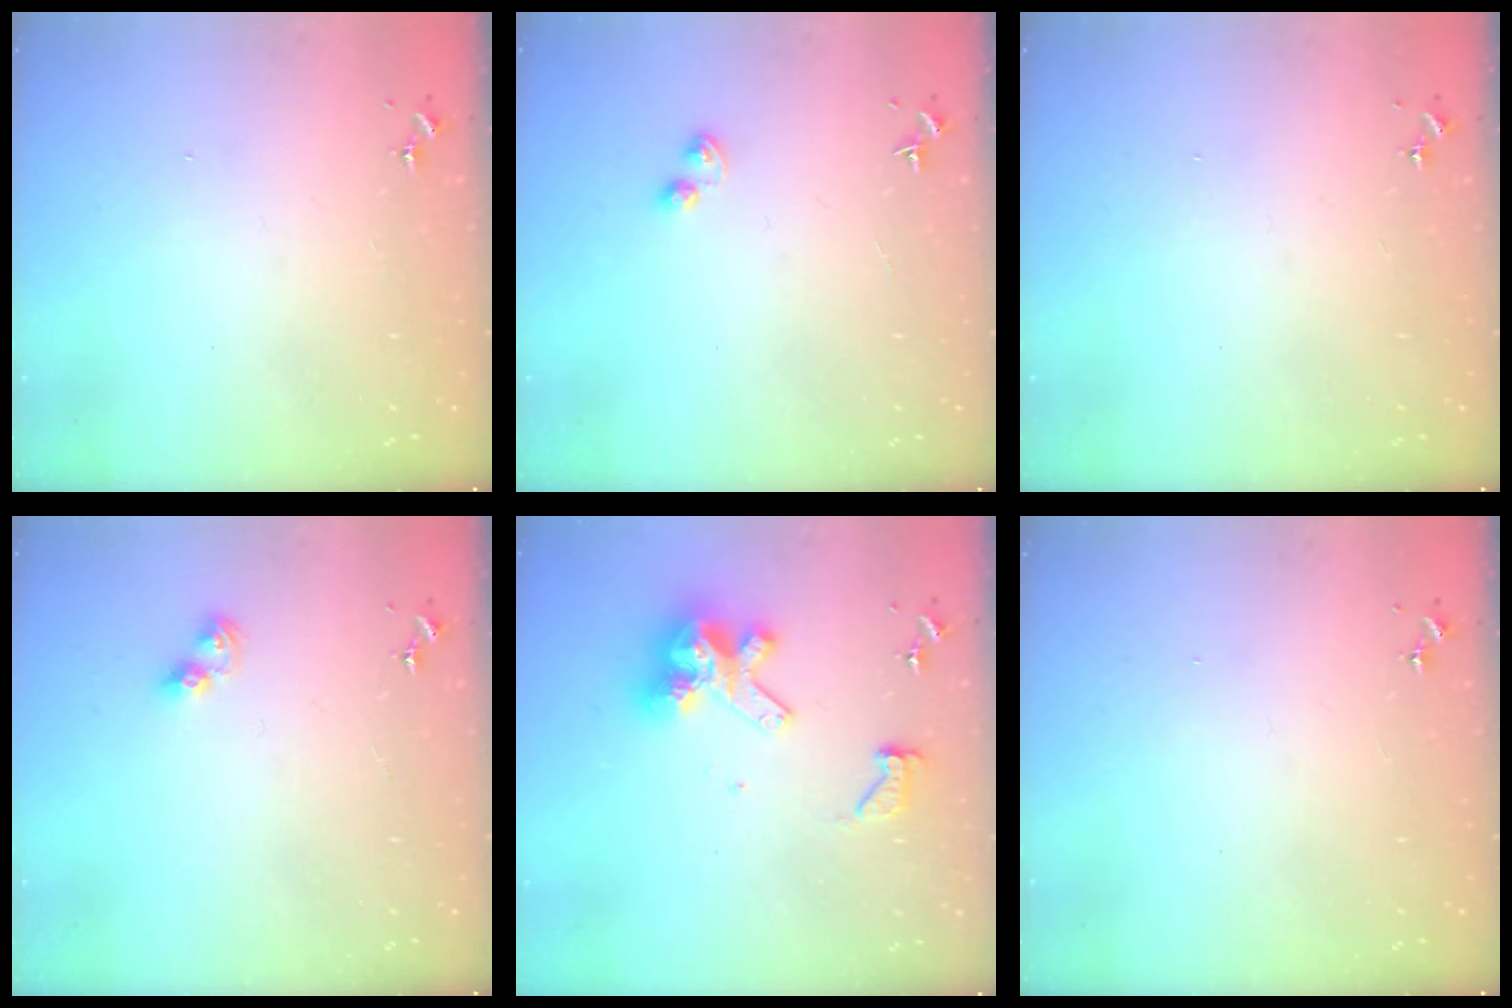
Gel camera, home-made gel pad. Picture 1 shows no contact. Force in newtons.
{"total": 2.7, "press": 2.7, "slide": 0.4}
{"total": 0.0}
{"total": 5.9, "press": 5.9, "slide": 0.9}
{"total": 14.1, "press": 14.0, "slide": 1.4}
{"total": 0.0}